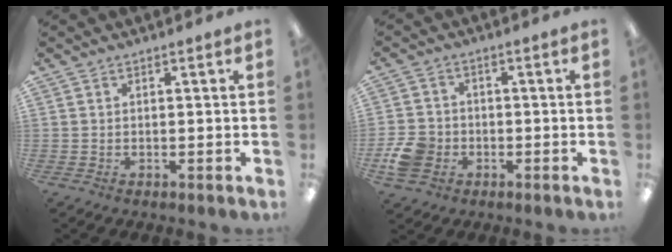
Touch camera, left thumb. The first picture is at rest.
{"total": 7.2, "force": [-2.5, 5.9, 3.3], "torque": [-0.072, 0.012, -0.046]}